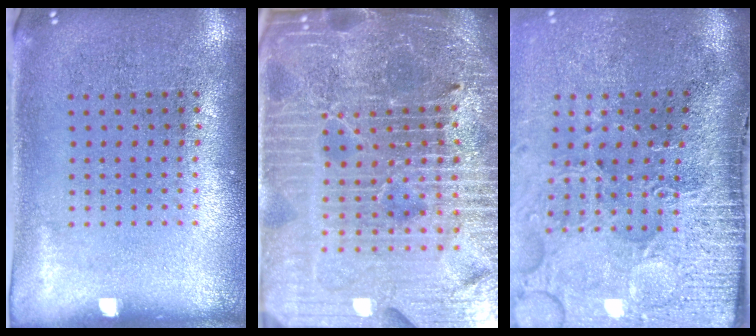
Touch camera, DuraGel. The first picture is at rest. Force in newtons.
{"total": 7.1, "press": 6.2, "slide": 3.6}
{"total": 5.1, "press": 4.0, "slide": 3.1}